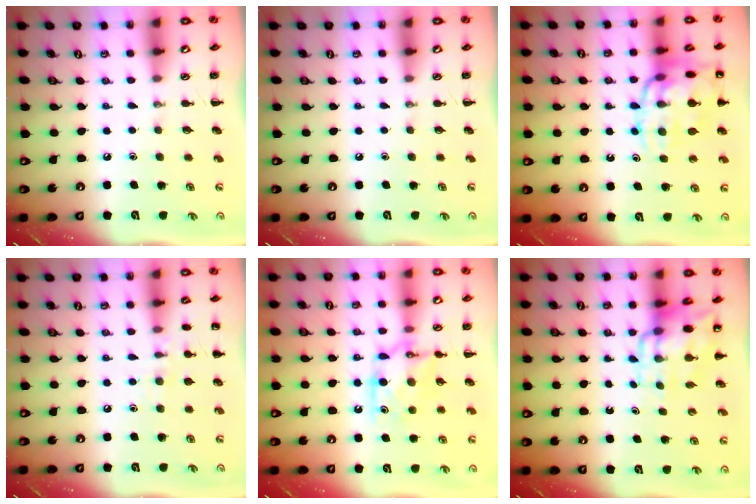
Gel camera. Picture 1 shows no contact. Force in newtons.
{"total": 0.0}
{"total": 17.8, "press": 17.7, "slide": 2.1}
{"total": 7.9, "press": 7.6, "slide": 2.1}
{"total": 10.5, "press": 10.5, "slide": 0.5}
{"total": 10.8, "press": 10.5, "slide": 2.9}